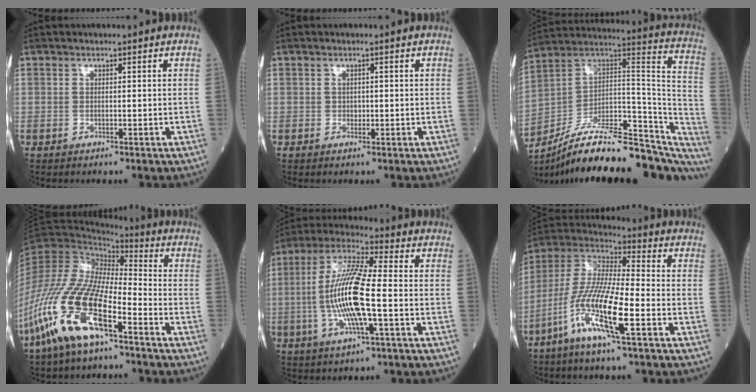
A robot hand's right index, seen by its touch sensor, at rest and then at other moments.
{"total": 0.5, "force": [0.0, 0.4, 0.3], "torque": [-0.001, 0.001, -0.001]}
{"total": 28.1, "force": [-22.7, 7.9, 14.6], "torque": [-0.177, 0.034, -0.341]}
{"total": 16.3, "force": [-8.7, 4.5, 13.0], "torque": [-0.289, -0.022, -0.169]}
{"total": 13.8, "force": [-2.1, 1.6, 13.6], "torque": [-0.277, 0.000, -0.042]}
{"total": 13.7, "force": [-5.7, 1.3, 12.4], "torque": [-0.263, -0.009, -0.116]}